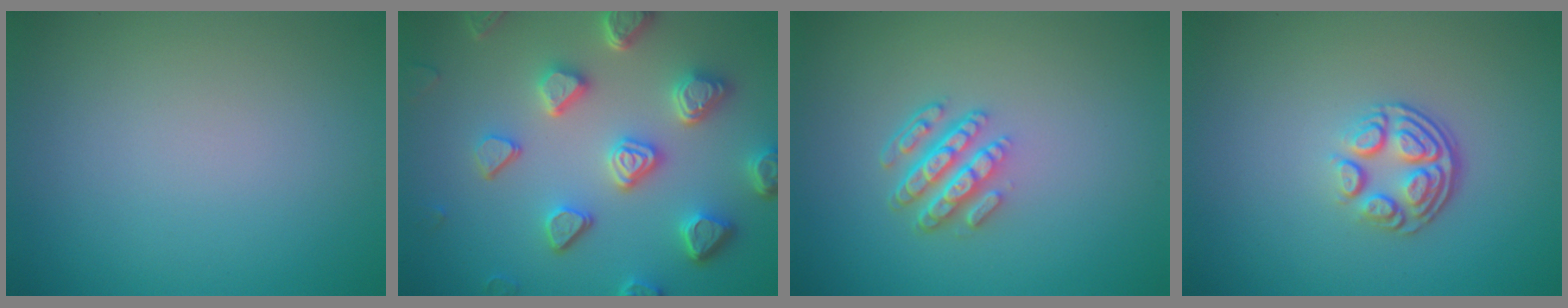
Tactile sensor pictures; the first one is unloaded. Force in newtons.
{"total": 6.5, "press": 5.3, "slide": 3.8}
{"total": 4.3, "press": 3.2, "slide": 2.9}
{"total": 3.8, "press": 2.7, "slide": 2.8}